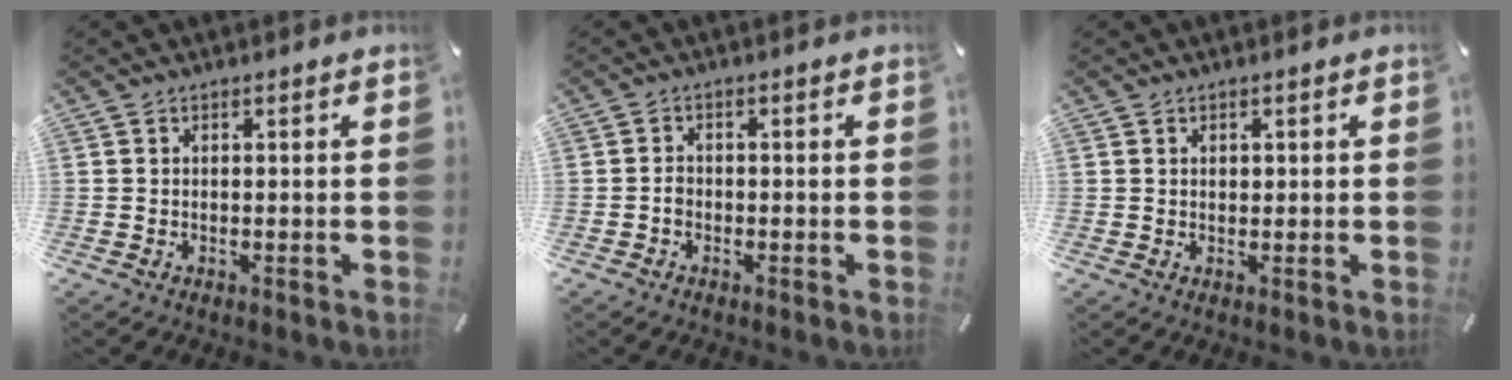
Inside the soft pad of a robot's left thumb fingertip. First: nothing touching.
{"total": 1.7, "force": [-0.7, 1.3, 0.8], "torque": [-0.016, 0.005, -0.015]}
{"total": 0.8, "force": [0.2, 0.8, 0.2], "torque": [0.005, -0.001, 0.002]}